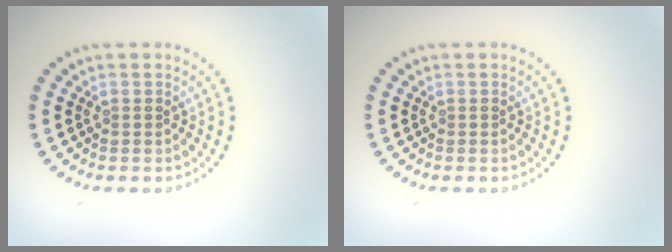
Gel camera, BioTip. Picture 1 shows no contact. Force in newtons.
{"total": 0.0}